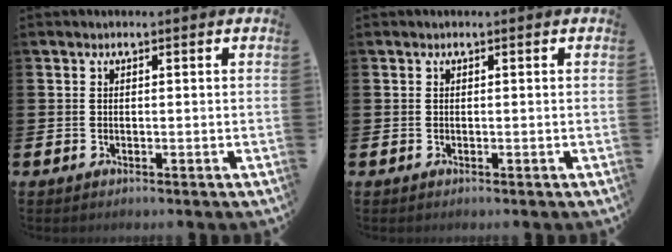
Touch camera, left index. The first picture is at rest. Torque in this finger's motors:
{"motor_torque": [-0.01, 0.00, 0.00, 0.00]}